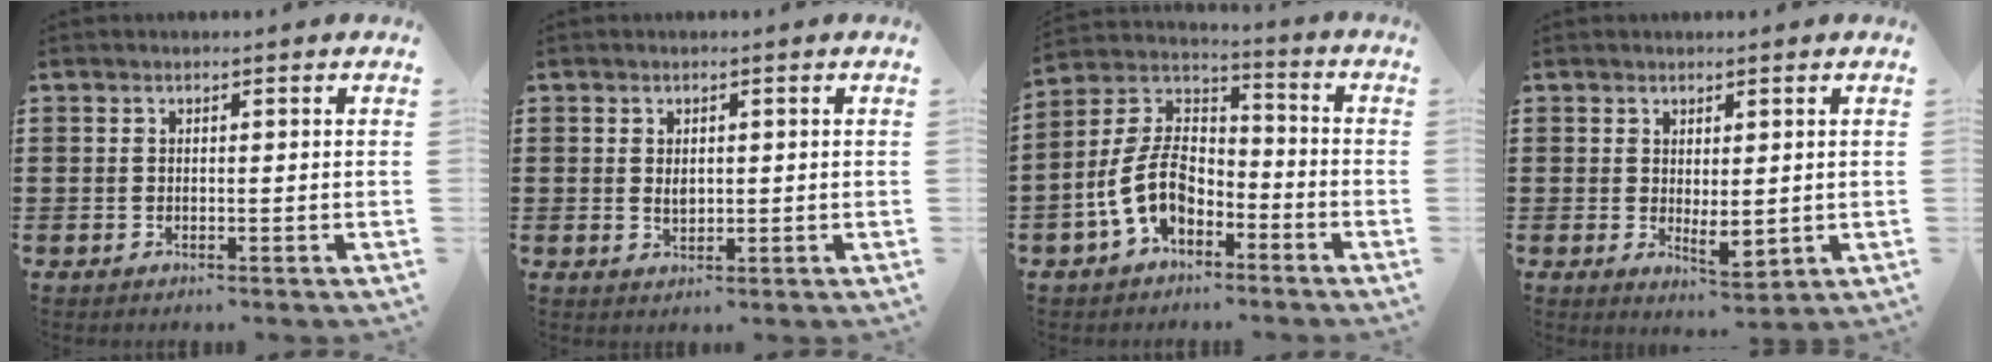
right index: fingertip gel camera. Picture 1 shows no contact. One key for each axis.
{"total": 1.5, "fx": 0.4, "fy": 1.0, "fz": 1.1, "tx": -0.022, "ty": 0.008, "tz": 0.007}
{"total": 9.8, "fx": -3.9, "fy": 6.1, "fz": 6.6, "tx": -0.172, "ty": -0.003, "tz": -0.083}
{"total": 2.9, "fx": 0.7, "fy": 1.5, "fz": 2.4, "tx": -0.036, "ty": 0.000, "tz": 0.014}